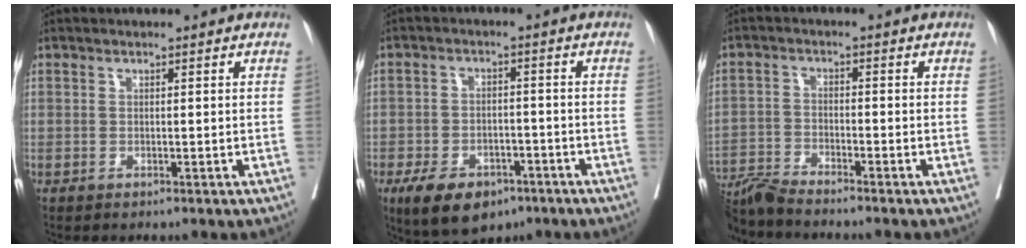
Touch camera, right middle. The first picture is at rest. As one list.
[{"total": 10.0, "force": [-6.3, 5.4, 5.6], "torque": [-0.093, 0.000, -0.098]}, {"total": 6.9, "force": [-6.5, -1.2, 1.7], "torque": [-0.025, -0.017, -0.124]}]